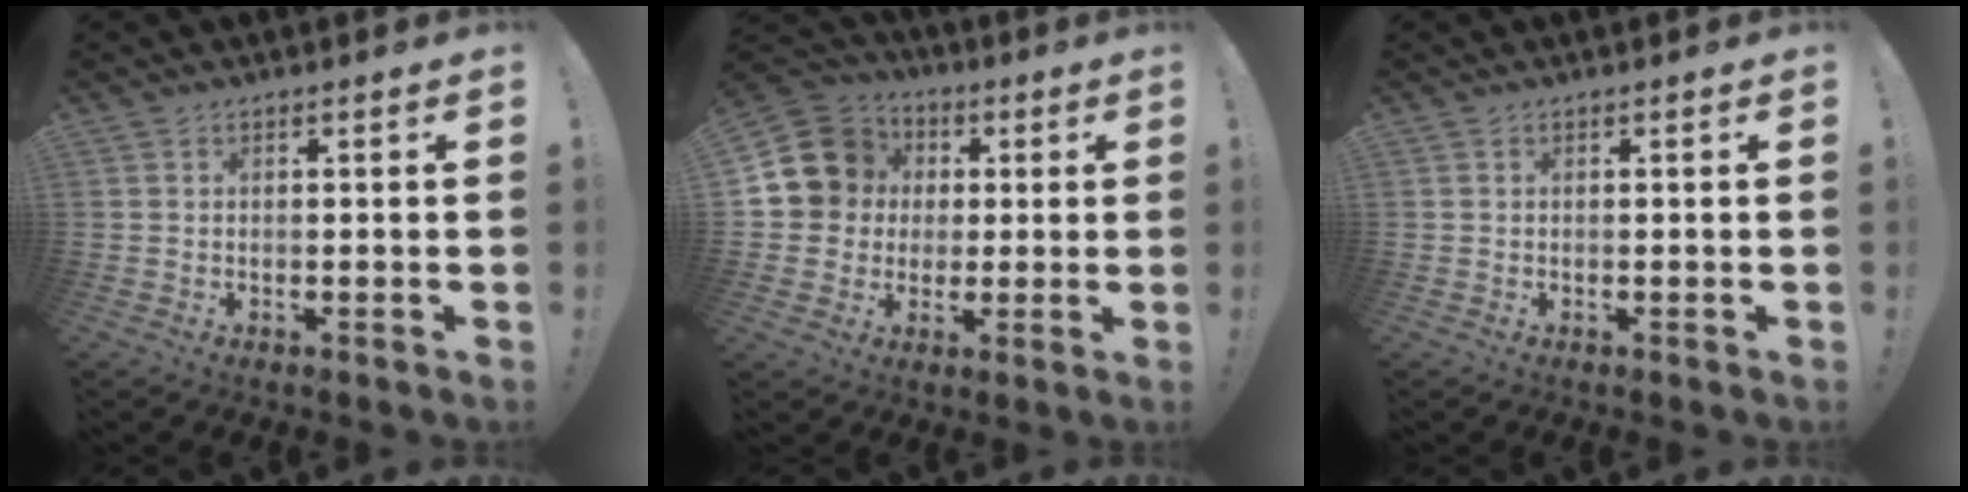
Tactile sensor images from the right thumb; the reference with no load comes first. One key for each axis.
{"total": 12.6, "fx": 2.7, "fy": 11.5, "fz": 4.3, "tx": -0.067, "ty": -0.003, "tz": 0.064}
{"total": 0.0}